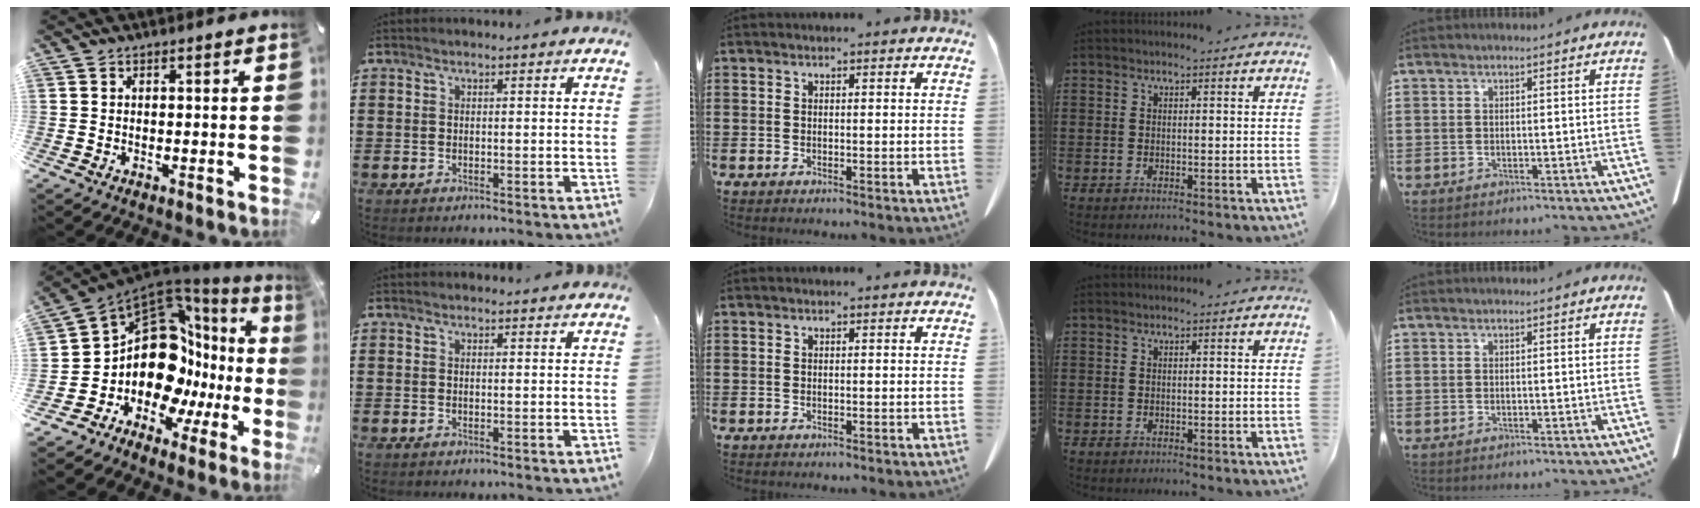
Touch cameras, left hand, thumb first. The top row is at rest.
{"thumb": {"total": 17.5, "force": [1.5, 12.1, 12.6], "torque": [-0.232, -0.086, 0.038]}, "index": {"total": 0.8, "force": [0.8, 0.2, 0.2], "torque": [-0.004, 0.002, 0.015]}}